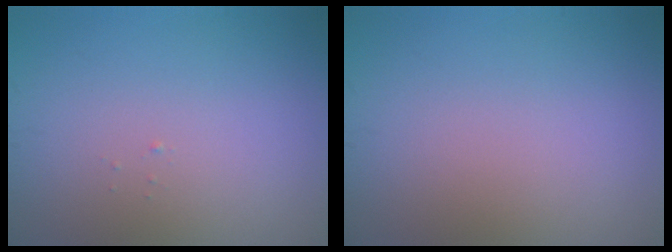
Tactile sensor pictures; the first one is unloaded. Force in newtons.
{"total": 0.0}